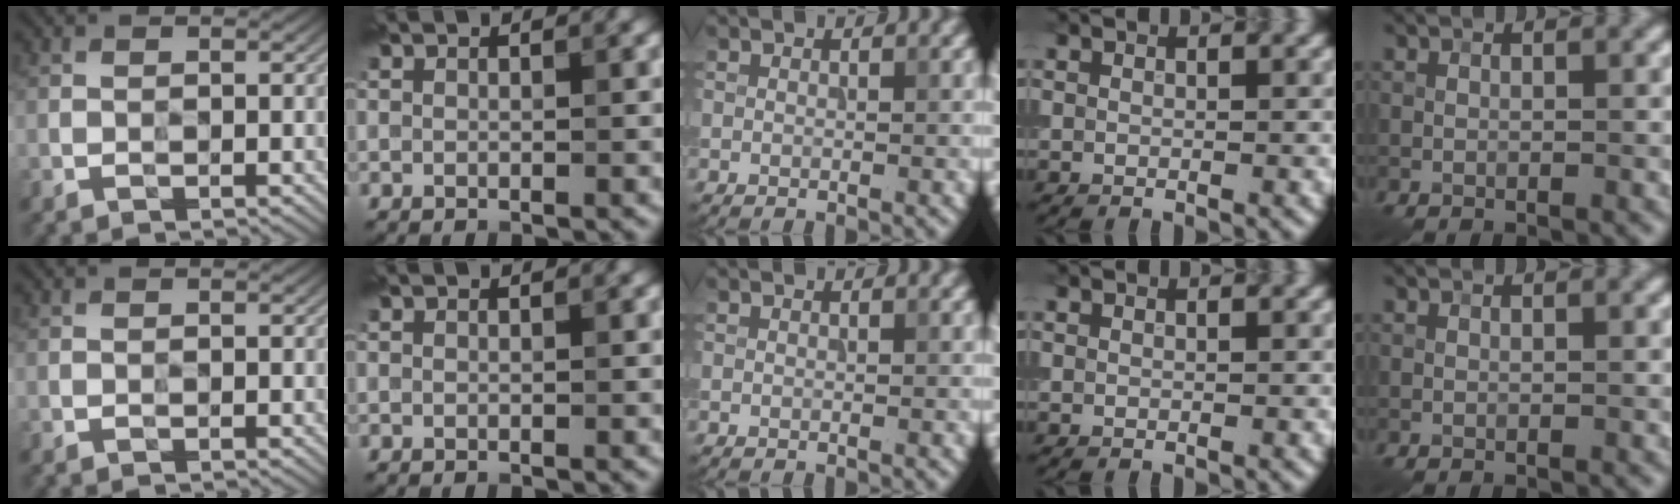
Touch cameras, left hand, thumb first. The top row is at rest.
{}